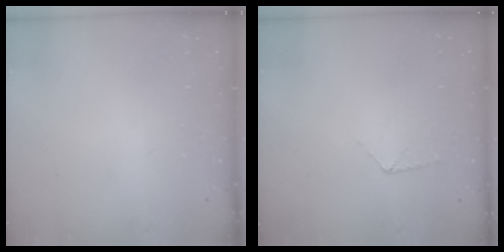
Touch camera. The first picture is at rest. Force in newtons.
{"total": 5.6, "press": 5.6, "slide": 0.5}